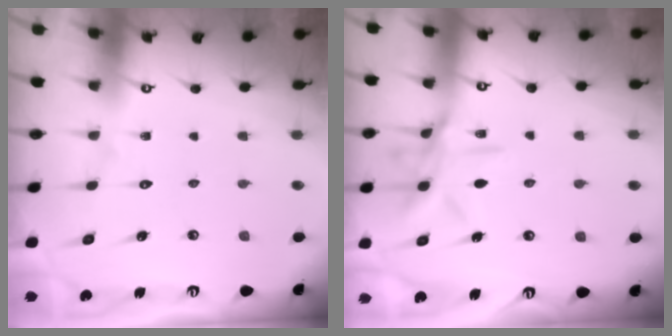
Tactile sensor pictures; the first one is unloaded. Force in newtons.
{"total": 10.5, "press": 10.4, "slide": 0.7}